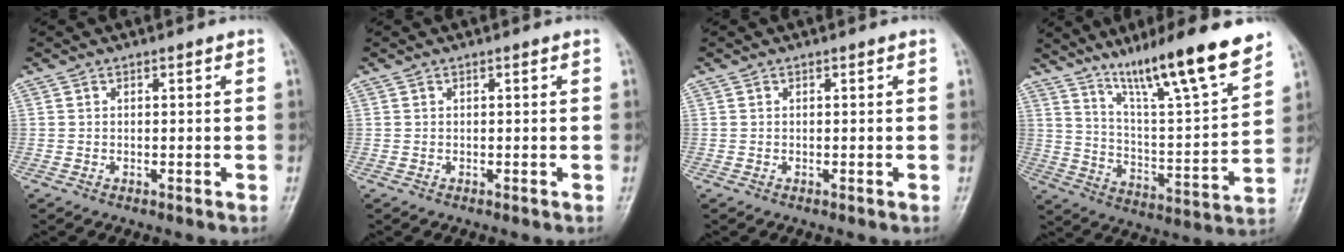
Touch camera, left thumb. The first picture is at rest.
{"total": 0.0}
{"total": 0.0}
{"total": 19.3, "force": [14.0, 1.9, 13.2], "torque": [-0.187, -0.075, 0.234]}